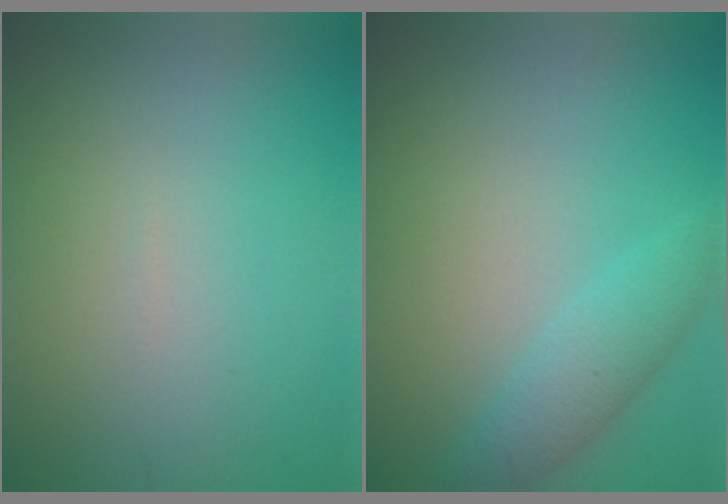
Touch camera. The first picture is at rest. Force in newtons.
{"total": 2.7, "press": 2.7, "slide": 0.1}